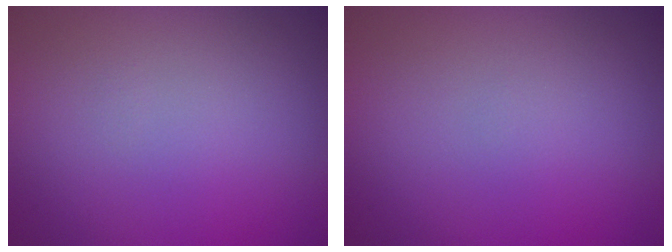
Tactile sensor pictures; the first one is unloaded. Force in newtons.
{"total": 0.0}